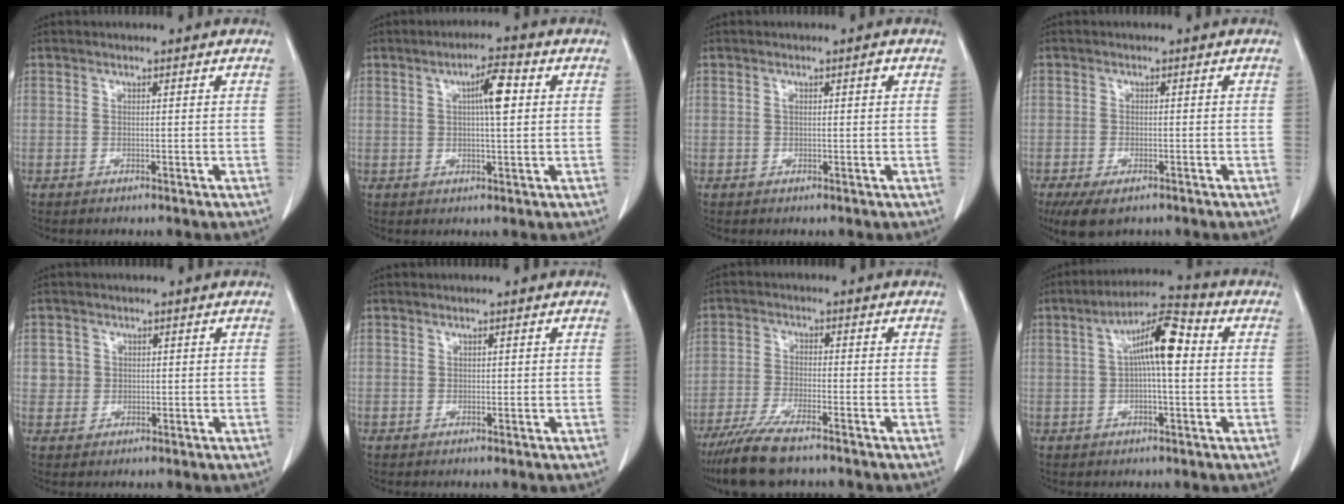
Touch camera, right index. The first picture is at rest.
{"total": 5.3, "force": [1.2, 0.6, 5.1], "torque": [-0.086, 0.007, 0.019]}
{"total": 1.2, "force": [0.4, 0.3, 1.0], "torque": [-0.015, 0.009, 0.008]}
{"total": 5.6, "force": [-3.9, 2.1, 3.4], "torque": [-0.061, -0.012, -0.059]}
{"total": 2.3, "force": [0.4, 2.3, 0.0], "torque": [0.012, 0.005, 0.007]}
{"total": 0.0}
{"total": 8.3, "force": [-6.5, 1.2, 5.0], "torque": [-0.097, -0.023, -0.111]}
{"total": 9.1, "force": [1.2, 1.8, 8.8], "torque": [-0.156, 0.029, 0.014]}